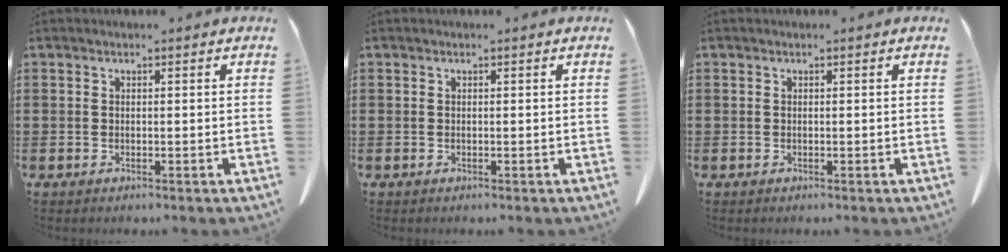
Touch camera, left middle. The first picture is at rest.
{"total": 0.0}
{"total": 0.0}